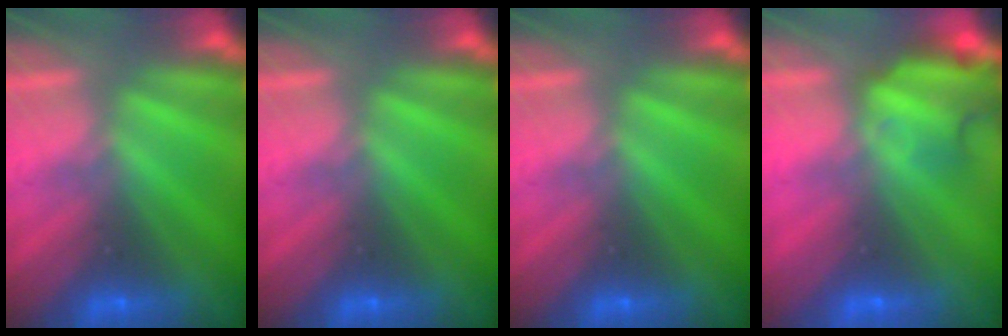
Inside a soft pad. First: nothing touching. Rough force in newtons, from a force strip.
{"total": 0.0}
{"total": 0.0}
{"total": 7.5}